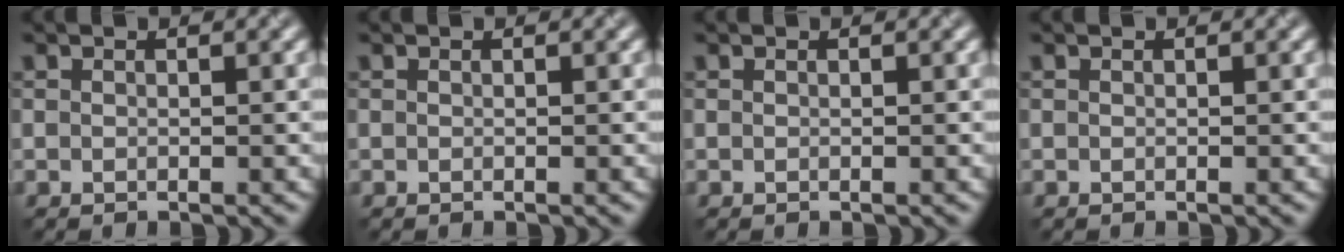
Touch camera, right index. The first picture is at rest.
{"total": 0.0}
{"total": 0.0}
{"total": 0.0}